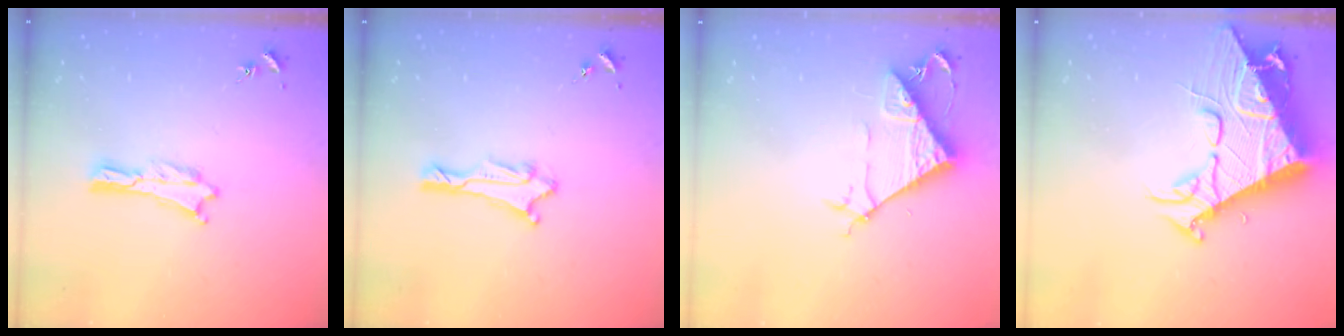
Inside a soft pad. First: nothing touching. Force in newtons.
{"total": 2.0, "press": 1.8, "slide": 0.8}
{"total": 7.7, "press": 7.7, "slide": 0.8}
{"total": 15.2, "press": 15.0, "slide": 1.9}